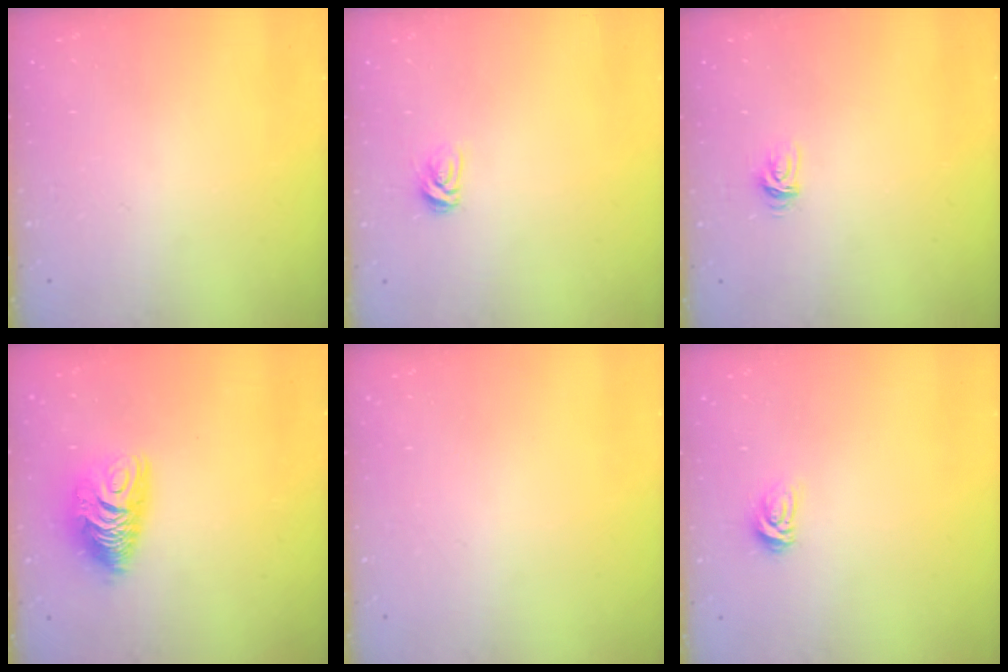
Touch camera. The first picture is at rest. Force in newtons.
{"total": 4.6, "press": 4.5, "slide": 0.5}
{"total": 3.3, "press": 3.3, "slide": 0.3}
{"total": 10.2, "press": 10.2, "slide": 0.7}
{"total": 0.0}
{"total": 4.6, "press": 4.6, "slide": 0.5}